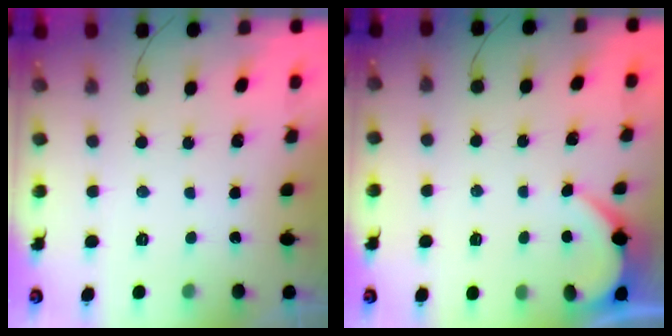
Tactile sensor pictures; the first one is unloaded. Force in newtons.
{"total": 2.5, "press": 2.5, "slide": 0.3}